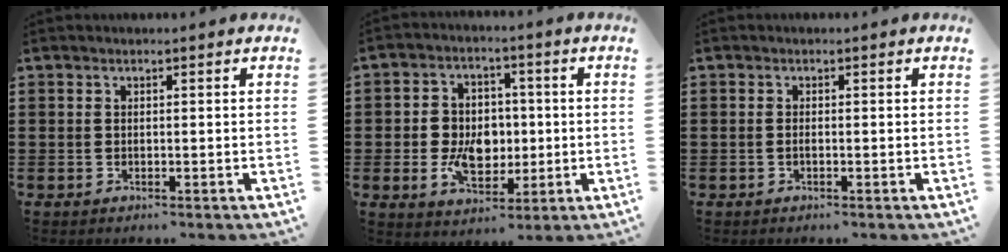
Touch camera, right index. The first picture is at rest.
{"total": 7.8, "force": [-1.0, 5.9, 5.0], "torque": [-0.099, 0.014, -0.017]}
{"total": 0.6, "force": [-0.3, -0.1, 0.5], "torque": [-0.011, -0.007, -0.003]}